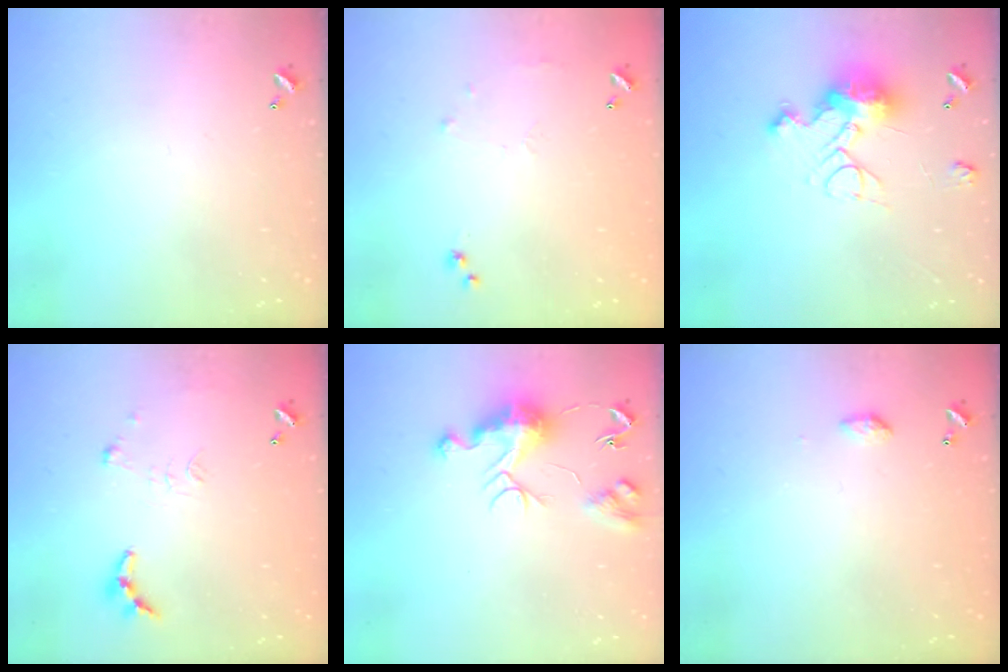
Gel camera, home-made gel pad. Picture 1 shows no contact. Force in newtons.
{"total": 6.0, "press": 5.9, "slide": 1.0}
{"total": 18.1, "press": 18.1, "slide": 0.6}
{"total": 6.3, "press": 6.3, "slide": 0.6}
{"total": 10.1, "press": 10.0, "slide": 0.8}
{"total": 4.1, "press": 4.1, "slide": 0.6}